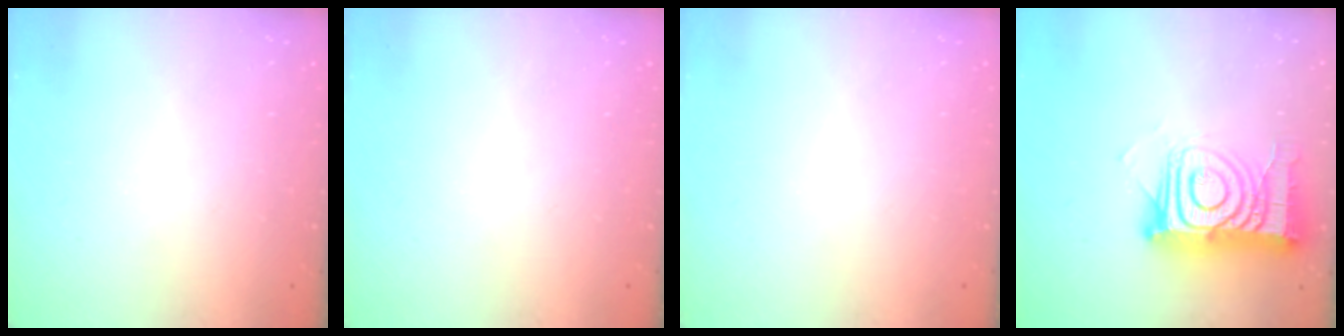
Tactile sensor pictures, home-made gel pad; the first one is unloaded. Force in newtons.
{"total": 0.0}
{"total": 0.0}
{"total": 17.6, "press": 17.5, "slide": 1.5}